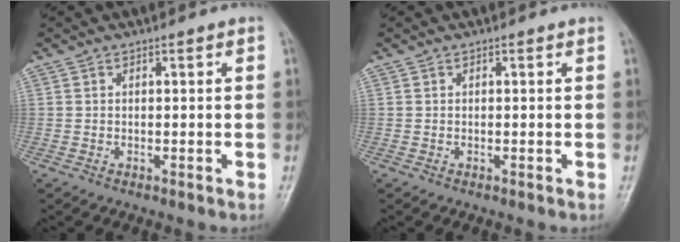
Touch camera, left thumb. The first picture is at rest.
{"total": 0.0}